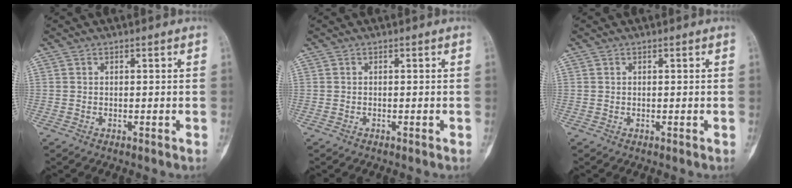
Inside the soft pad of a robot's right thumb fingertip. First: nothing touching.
{"total": 0.0}
{"total": 0.0}